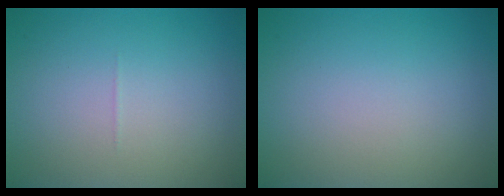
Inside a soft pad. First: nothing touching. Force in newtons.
{"total": 0.0}